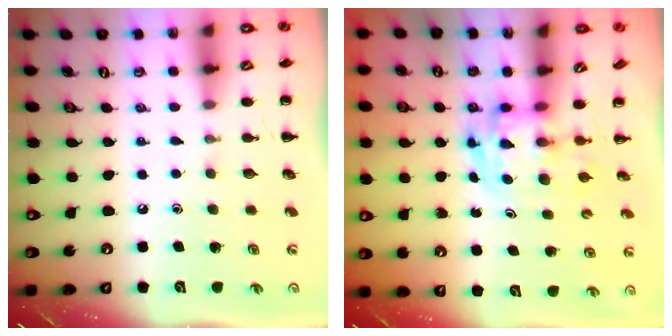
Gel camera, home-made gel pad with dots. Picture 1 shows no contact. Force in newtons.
{"total": 3.4, "press": 3.4, "slide": 0.6}